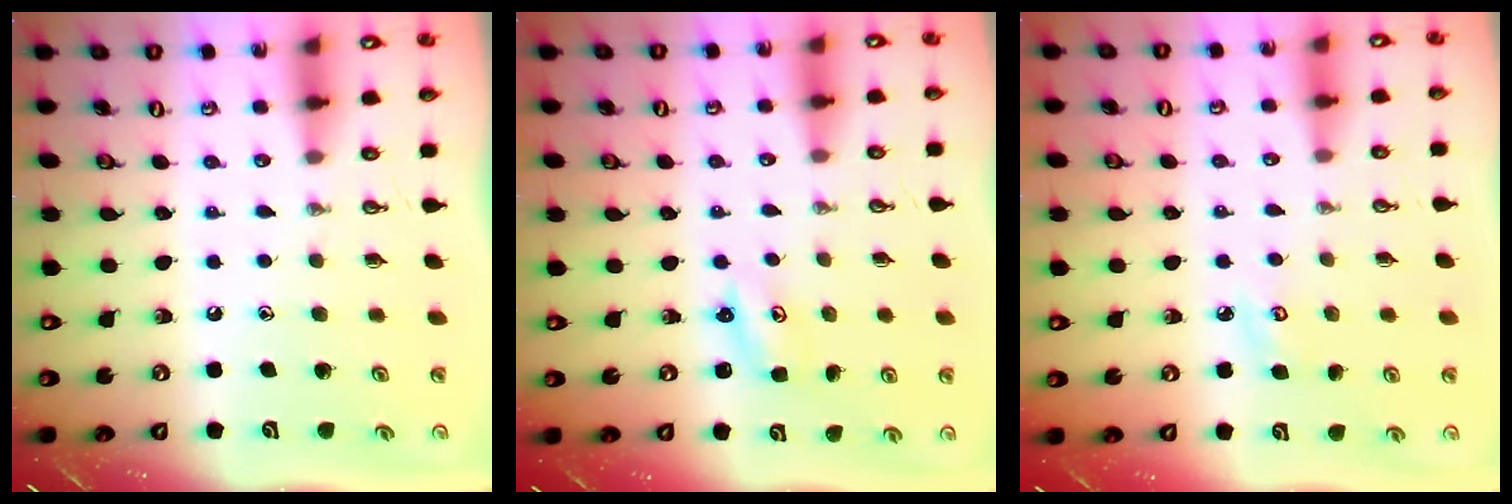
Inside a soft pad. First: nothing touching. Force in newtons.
{"total": 2.2, "press": 2.1, "slide": 0.4}
{"total": 4.4, "press": 4.4, "slide": 0.4}